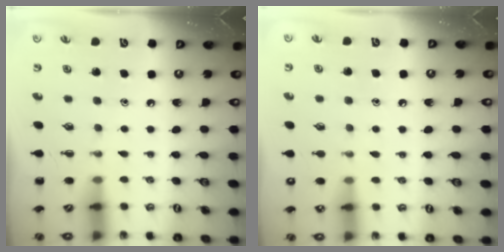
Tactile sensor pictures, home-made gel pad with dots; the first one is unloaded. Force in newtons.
{"total": 5.2, "press": 5.0, "slide": 1.4}